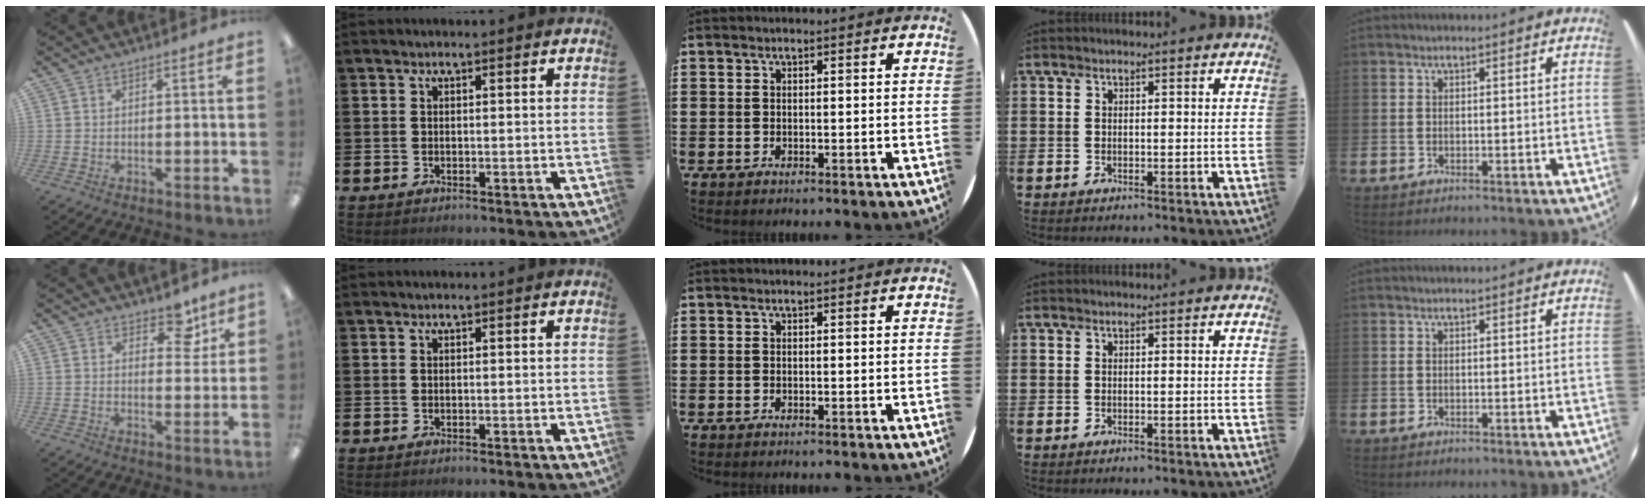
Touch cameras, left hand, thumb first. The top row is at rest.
{"thumb": {"total": 6.8, "force": [4.8, 3.6, 3.1], "torque": [-0.026, -0.025, 0.080]}}